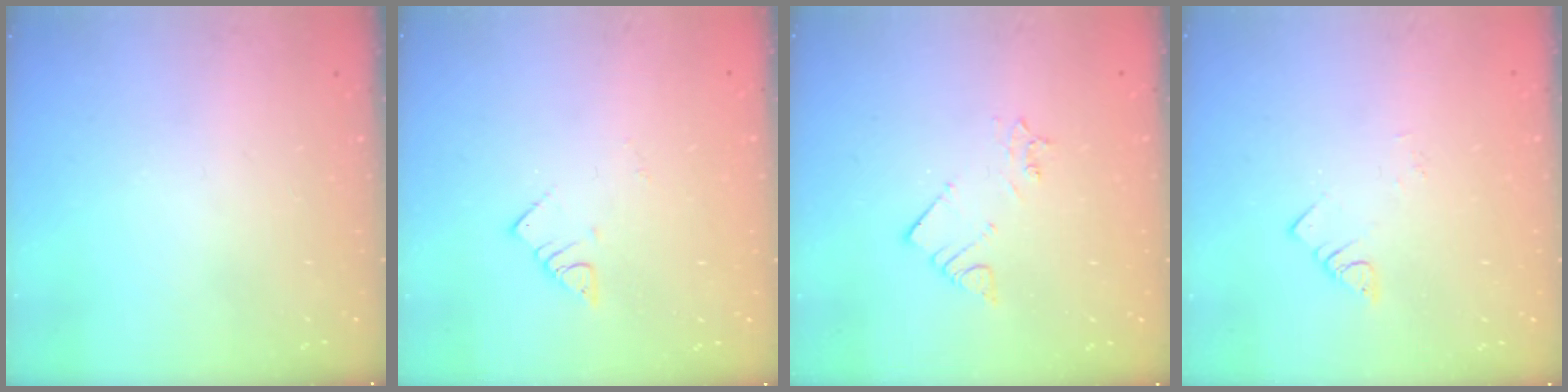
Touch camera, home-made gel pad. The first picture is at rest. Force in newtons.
{"total": 2.4, "press": 2.4, "slide": 0.4}
{"total": 2.6, "press": 2.6, "slide": 0.2}
{"total": 2.1, "press": 2.1, "slide": 0.3}